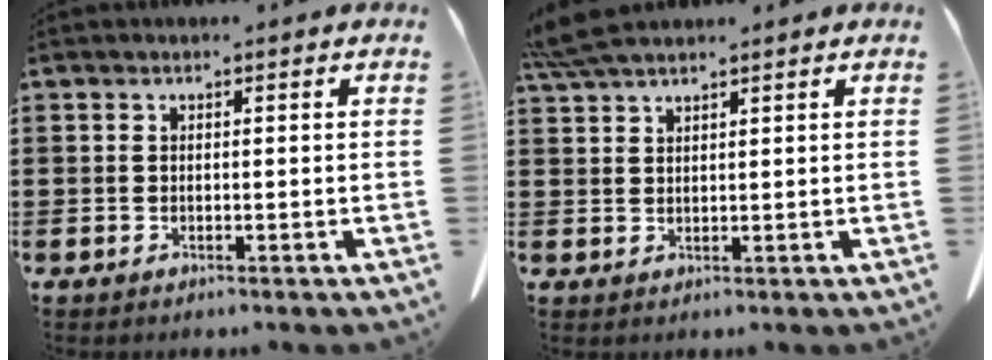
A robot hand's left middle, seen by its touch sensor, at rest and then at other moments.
{"total": 4.5, "force": [3.8, 0.5, 2.3], "torque": [-0.055, -0.002, 0.073]}